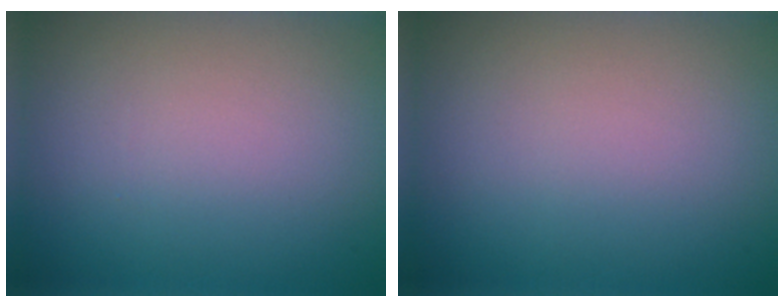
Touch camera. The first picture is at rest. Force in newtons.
{"total": 0.0}